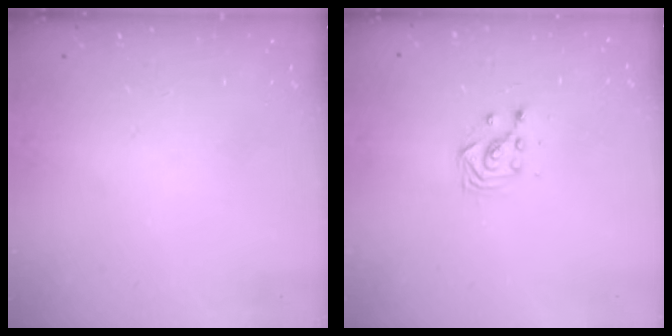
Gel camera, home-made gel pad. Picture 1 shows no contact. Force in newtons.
{"total": 3.5, "press": 3.5, "slide": 0.4}